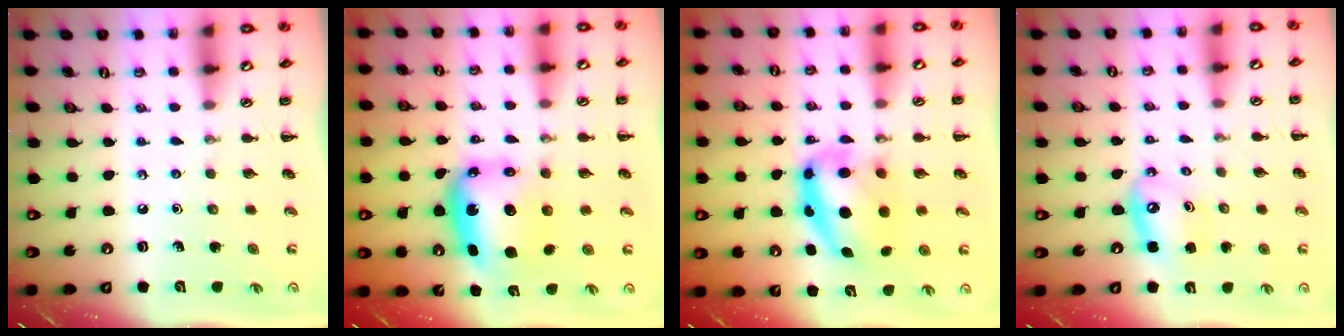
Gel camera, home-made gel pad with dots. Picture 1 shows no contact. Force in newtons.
{"total": 7.1, "press": 6.8, "slide": 2.1}
{"total": 11.0, "press": 10.8, "slide": 2.4}
{"total": 8.0, "press": 7.8, "slide": 1.8}